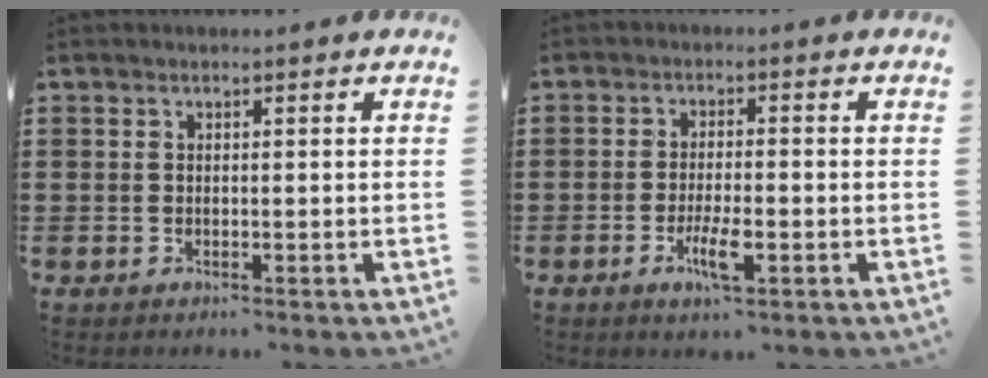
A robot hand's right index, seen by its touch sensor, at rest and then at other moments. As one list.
[{"total": 4.9, "force": [-2.1, 1.3, 4.3], "torque": [-0.090, -0.007, -0.040]}]